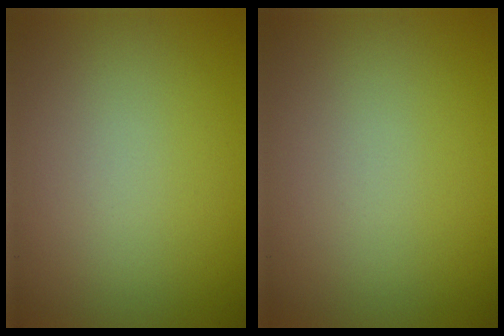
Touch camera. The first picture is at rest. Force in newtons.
{"total": 0.0}